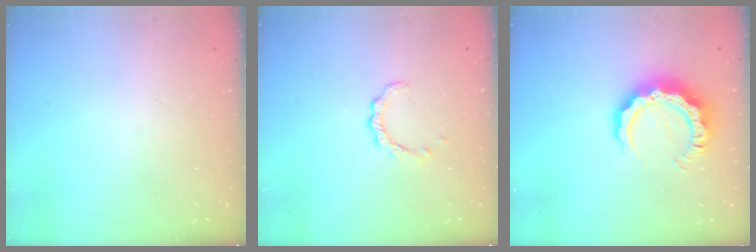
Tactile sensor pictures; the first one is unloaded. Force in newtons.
{"total": 2.6, "press": 2.5, "slide": 0.3}
{"total": 10.4, "press": 10.3, "slide": 1.2}